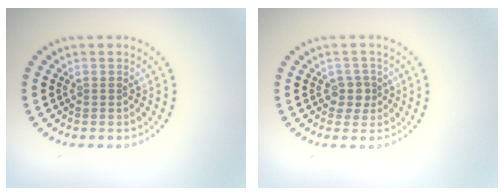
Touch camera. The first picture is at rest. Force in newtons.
{"total": 1.7, "press": 1.4, "slide": 1.0}